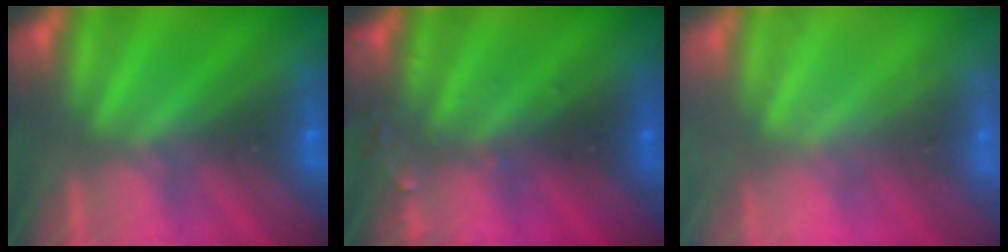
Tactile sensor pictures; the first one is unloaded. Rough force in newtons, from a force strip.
{"total": 3.3}
{"total": 2.2}